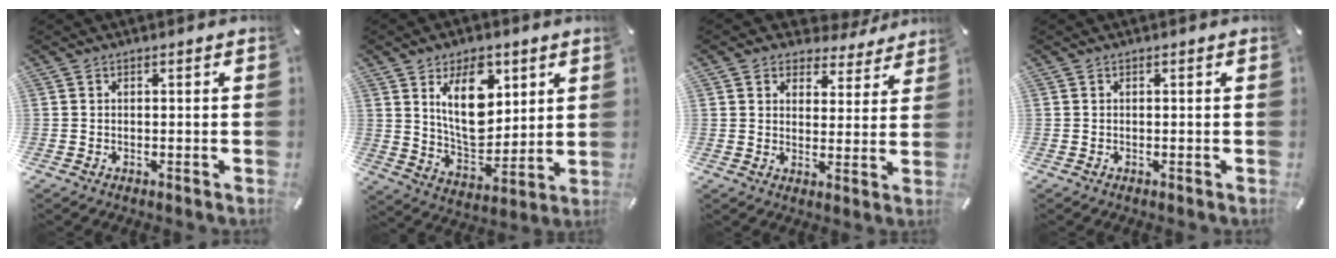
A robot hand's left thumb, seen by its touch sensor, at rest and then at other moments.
{"total": 15.1, "force": [6.0, 9.2, 10.4], "torque": [-0.187, -0.018, 0.105]}
{"total": 4.8, "force": [3.3, 3.5, 0.6], "torque": [-0.009, -0.033, 0.053]}
{"total": 0.0}